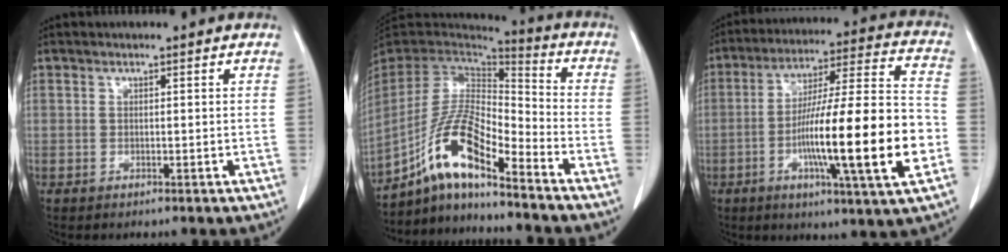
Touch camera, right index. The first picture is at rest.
{"total": 13.8, "force": [-8.6, 2.6, 10.5], "torque": [-0.213, 0.010, -0.159]}
{"total": 21.6, "force": [-5.2, 0.7, 21.0], "torque": [-0.331, -0.005, -0.084]}